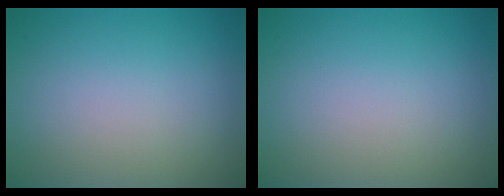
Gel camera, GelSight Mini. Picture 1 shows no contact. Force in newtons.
{"total": 0.0}